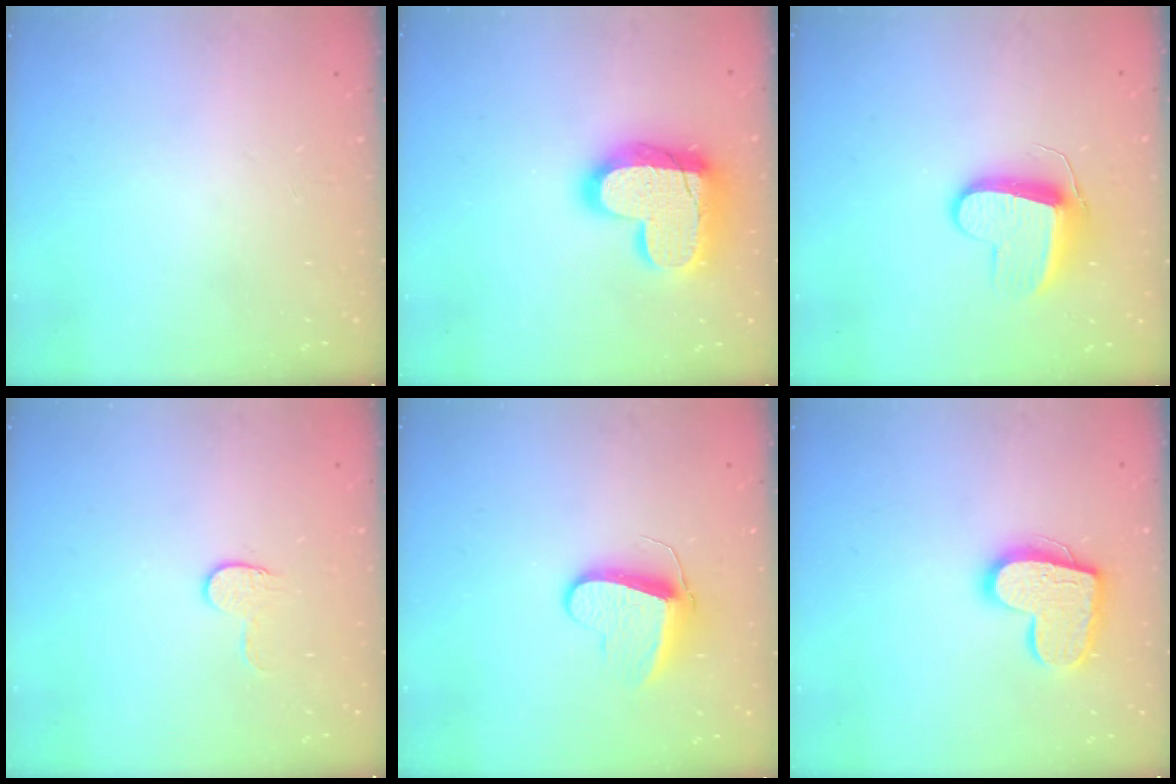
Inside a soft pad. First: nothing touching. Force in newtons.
{"total": 19.3, "press": 19.2, "slide": 1.5}
{"total": 9.4, "press": 9.4, "slide": 0.2}
{"total": 5.4, "press": 5.4, "slide": 0.5}
{"total": 10.3, "press": 10.2, "slide": 0.9}
{"total": 16.1, "press": 16.1, "slide": 0.9}